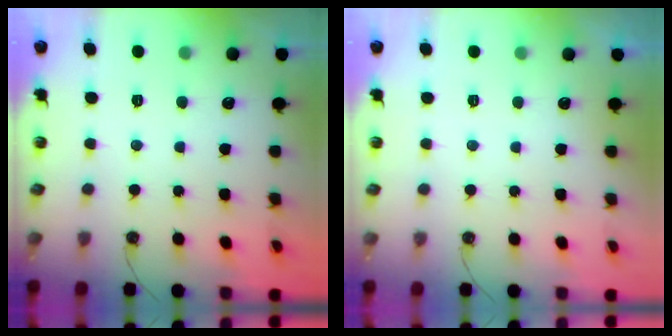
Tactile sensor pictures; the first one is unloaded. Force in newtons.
{"total": 0.0}